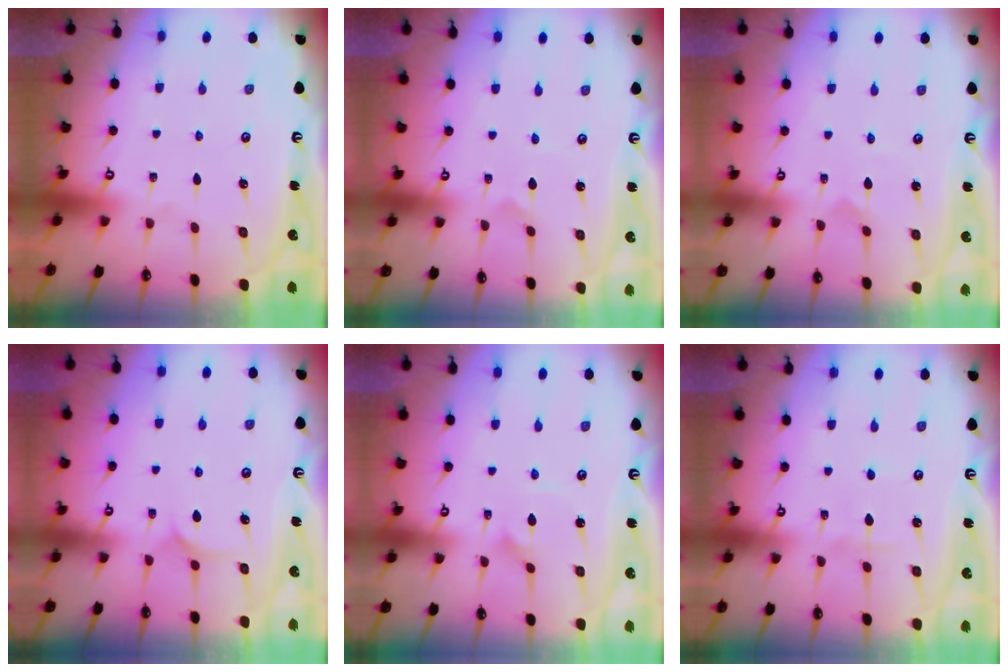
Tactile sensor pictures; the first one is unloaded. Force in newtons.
{"total": 0.0}
{"total": 1.8, "press": 1.8, "slide": 0.2}
{"total": 5.8, "press": 5.8, "slide": 0.3}
{"total": 2.6, "press": 2.6, "slide": 0.2}
{"total": 2.9, "press": 2.9, "slide": 0.3}